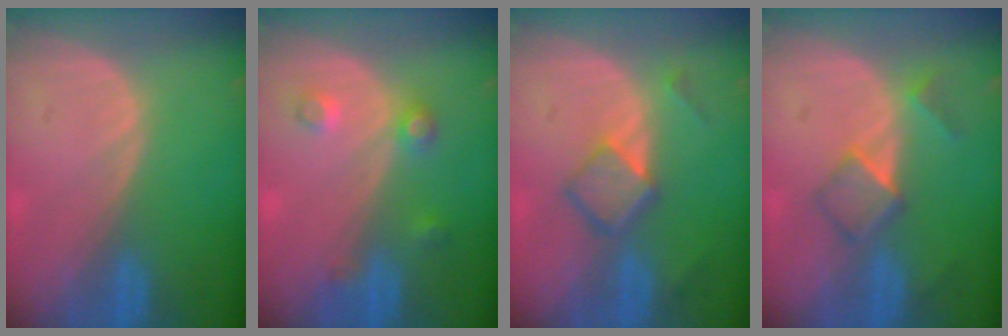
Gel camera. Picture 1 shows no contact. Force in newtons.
{"total": 3.5, "press": 3.4, "slide": 1.0}
{"total": 5.2, "press": 4.6, "slide": 2.4}
{"total": 5.2, "press": 4.5, "slide": 2.5}